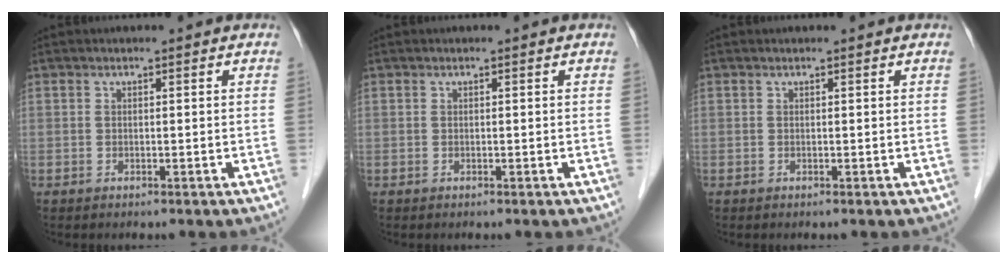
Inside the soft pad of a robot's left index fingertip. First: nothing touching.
{"total": 0.0}
{"total": 0.0}